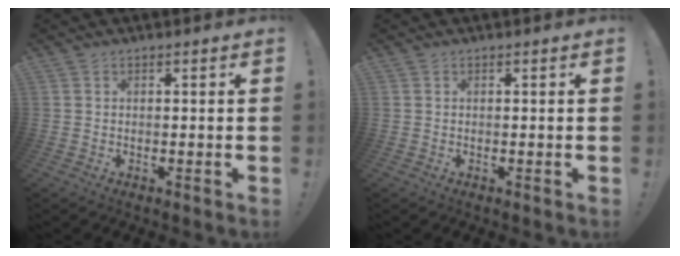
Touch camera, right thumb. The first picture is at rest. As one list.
[{"total": 0.0}]